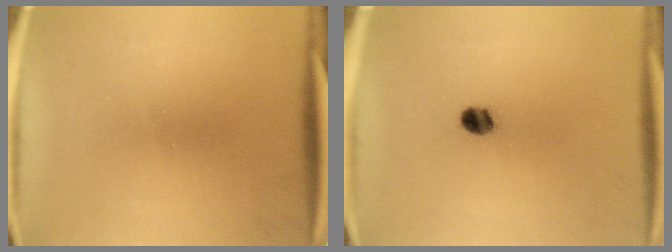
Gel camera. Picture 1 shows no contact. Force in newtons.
{"total": 3.5}